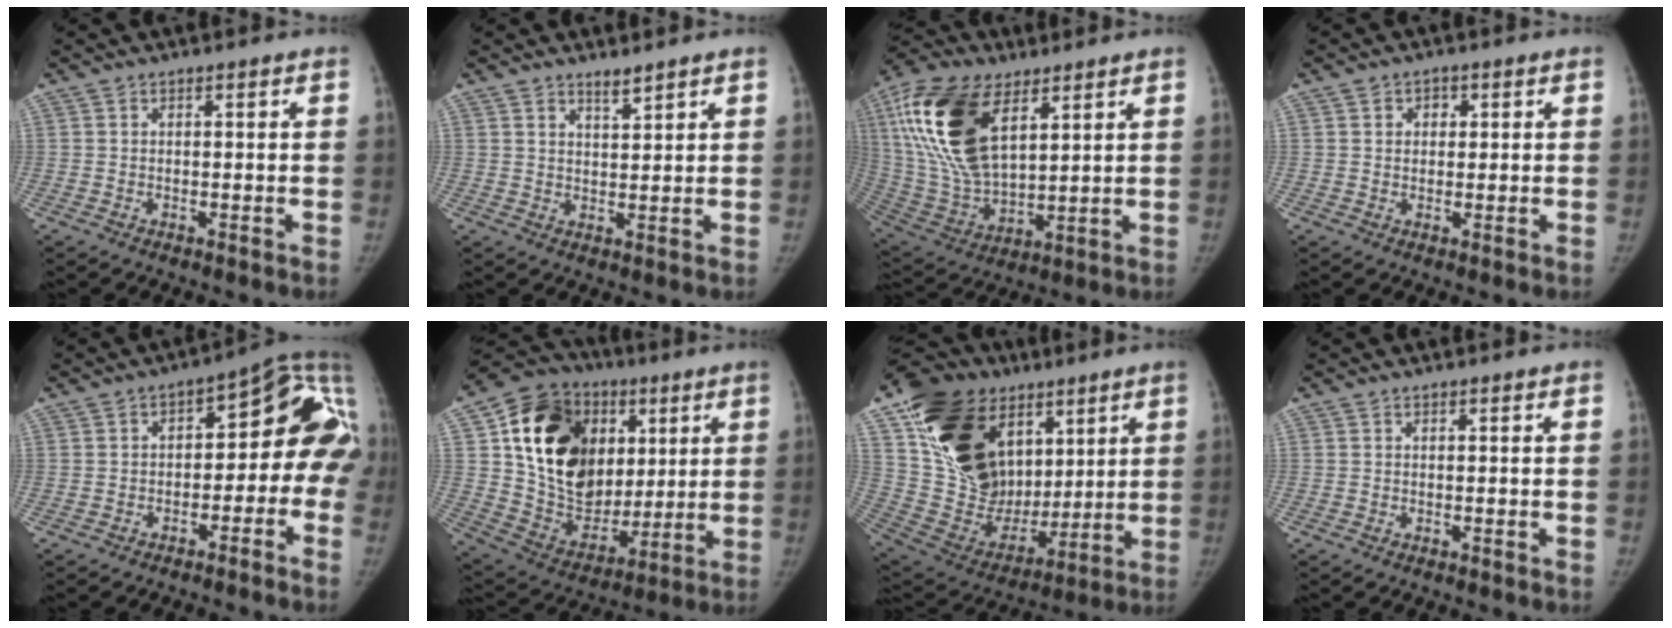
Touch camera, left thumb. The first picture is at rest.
{"total": 2.5, "force": [2.2, 0.6, 1.1], "torque": [-0.013, -0.022, 0.041]}
{"total": 22.9, "force": [9.1, 12.0, 17.3], "torque": [-0.339, -0.028, 0.174]}
{"total": 3.1, "force": [0.8, 2.6, 1.4], "torque": [-0.001, 0.001, 0.009]}
{"total": 15.0, "force": [-4.0, 8.3, 11.8], "torque": [-0.122, 0.074, -0.057]}
{"total": 27.0, "force": [6.8, 19.6, 17.2], "torque": [-0.274, 0.000, 0.125]}
{"total": 29.8, "force": [11.6, 20.7, 18.1], "torque": [-0.305, 0.003, 0.219]}
{"total": 0.0}